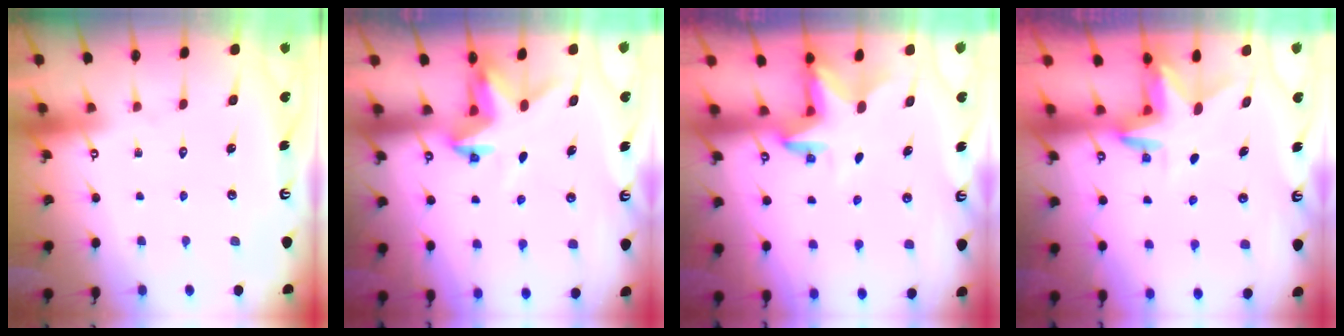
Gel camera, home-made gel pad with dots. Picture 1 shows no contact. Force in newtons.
{"total": 3.4, "press": 3.4, "slide": 0.2}
{"total": 2.9, "press": 2.9, "slide": 0.2}
{"total": 3.2, "press": 3.2, "slide": 0.2}